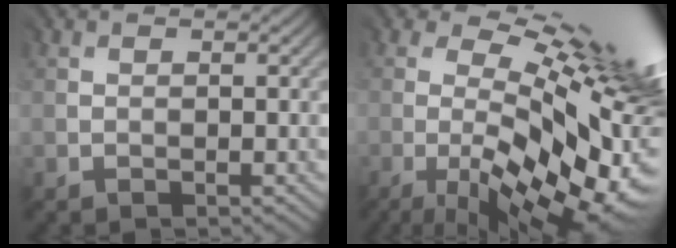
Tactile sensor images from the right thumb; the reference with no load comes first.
{"total": 17.7, "force": [-1.5, 6.2, 16.5], "torque": [-0.253, -0.014, -0.008]}